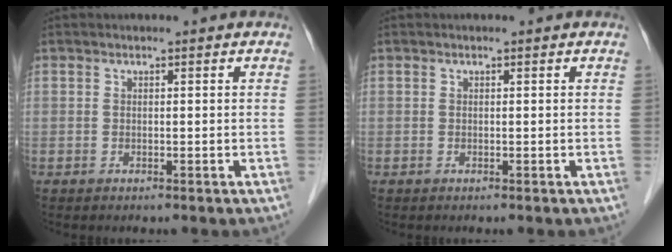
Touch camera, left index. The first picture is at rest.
{"total": 0.0}